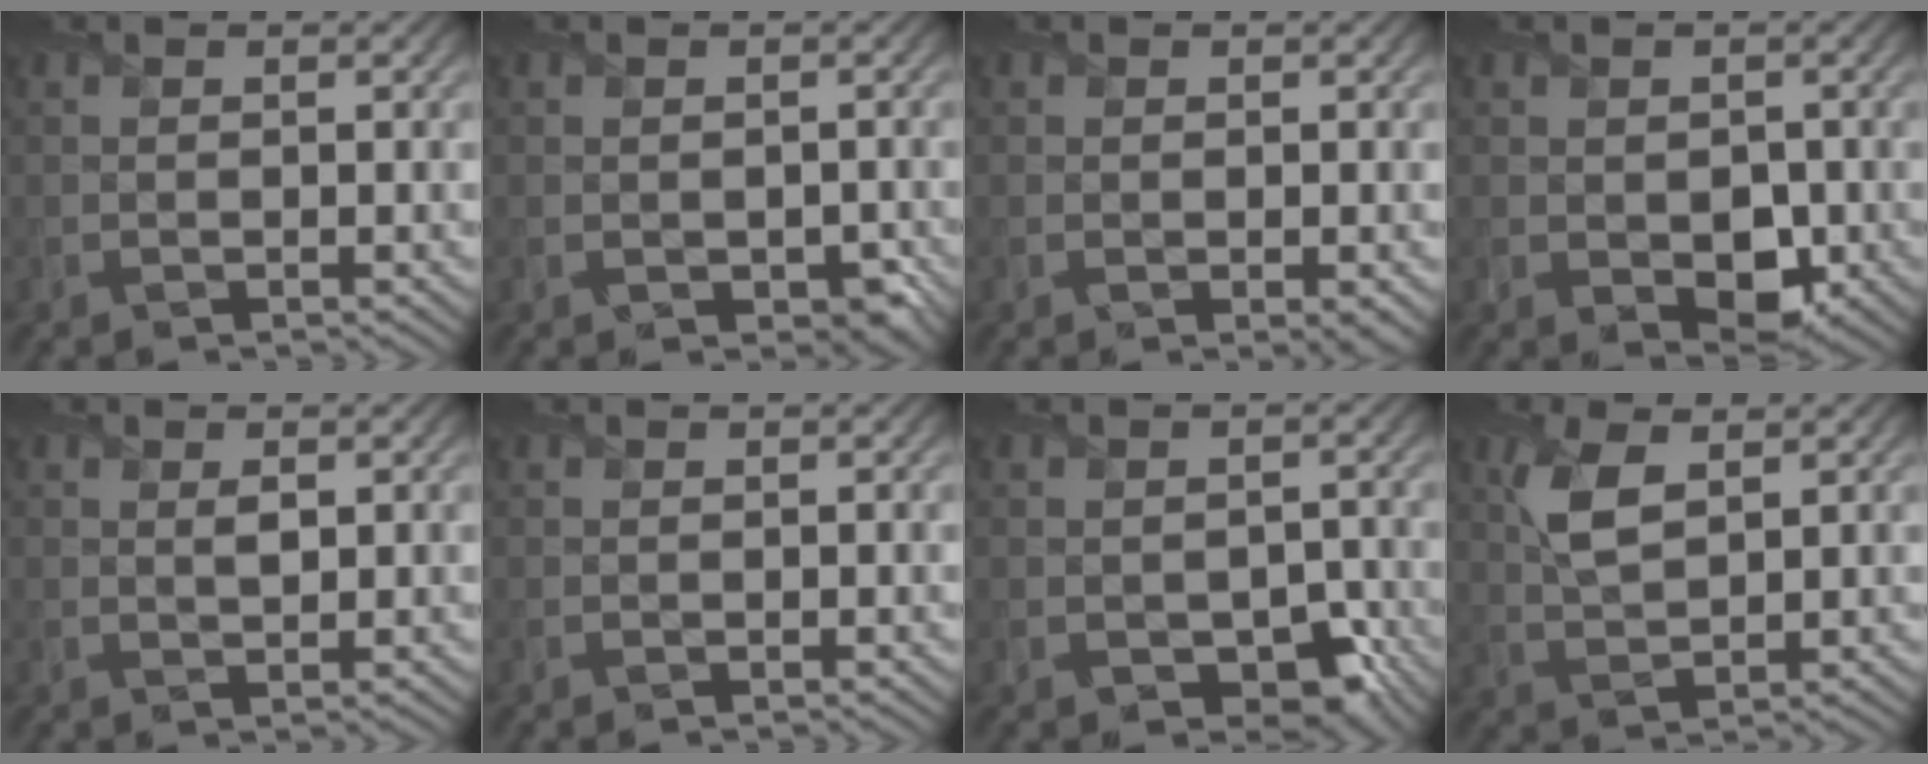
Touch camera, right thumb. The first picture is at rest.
{"total": 2.2, "force": [-0.8, 1.6, 1.3], "torque": [-0.018, -0.016, -0.007]}
{"total": 0.9, "force": [-0.3, 0.5, 0.6], "torque": [-0.009, -0.008, -0.003]}
{"total": 4.0, "force": [-0.7, 2.9, 2.6], "torque": [-0.049, -0.021, -0.005]}
{"total": 1.1, "force": [0.5, 0.5, 0.9], "torque": [-0.017, -0.005, 0.011]}
{"total": 0.0}
{"total": 4.8, "force": [-2.0, 3.3, 2.8], "torque": [-0.037, -0.021, -0.025]}
{"total": 4.9, "force": [2.1, 2.2, 3.9], "torque": [-0.098, 0.000, 0.043]}